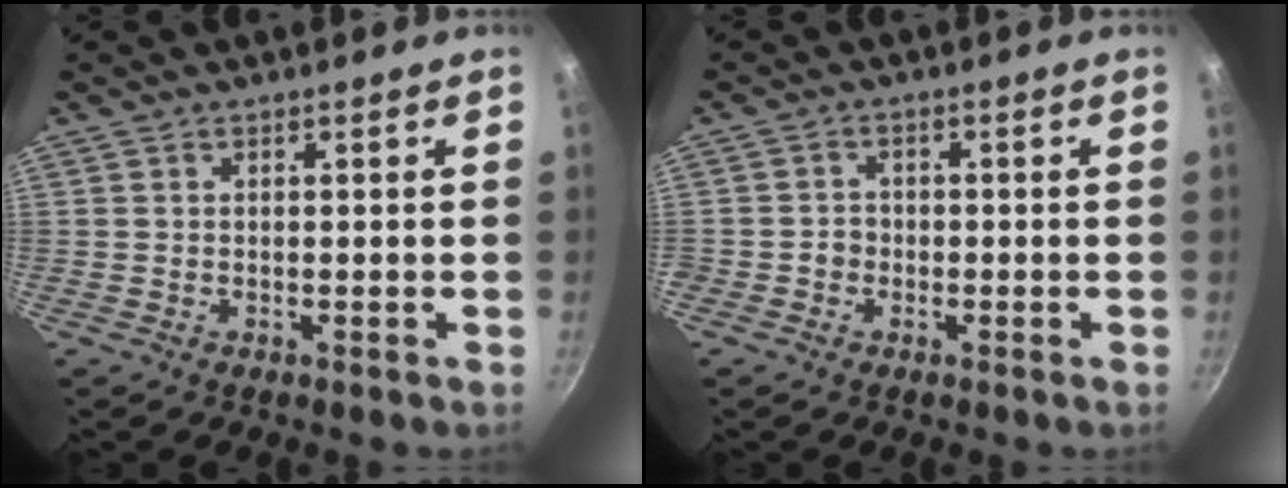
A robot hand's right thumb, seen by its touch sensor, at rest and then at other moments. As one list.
[{"total": 2.2, "force": [-0.9, 2.0, 0.5], "torque": [0.009, 0.010, -0.017]}]